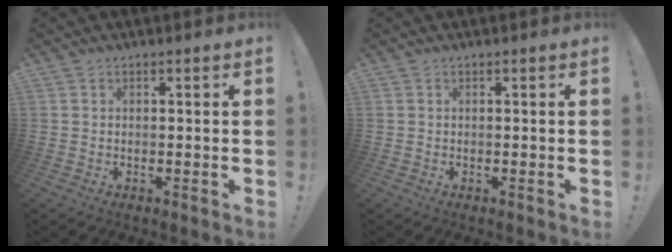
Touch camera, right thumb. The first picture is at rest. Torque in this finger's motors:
{"motor_torque": [-0.01, -0.01, 0.05, -0.05, 0.00]}